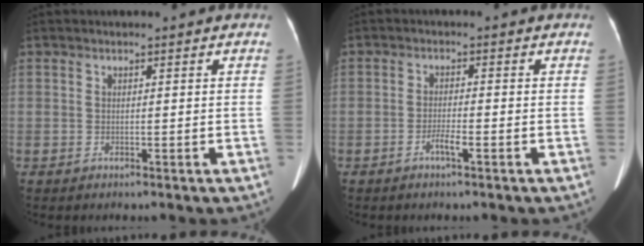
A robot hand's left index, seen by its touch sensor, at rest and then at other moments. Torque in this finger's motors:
{"motor_torque": [0.05, 0.04, 0.00, 0.01]}